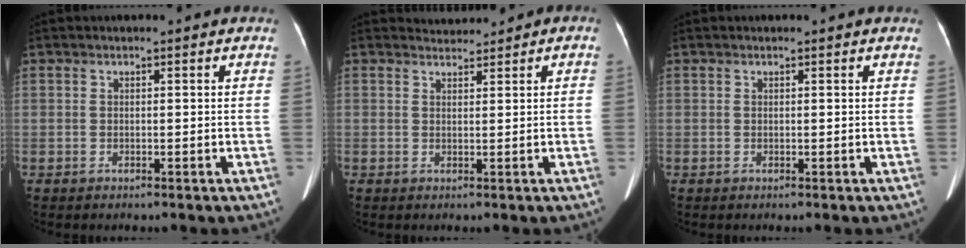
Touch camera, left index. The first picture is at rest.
{"total": 1.4, "force": [1.1, 0.7, -0.4], "torque": [0.010, 0.013, 0.016]}
{"total": 0.6, "force": [0.6, 0.1, 0.2], "torque": [-0.010, 0.005, 0.004]}